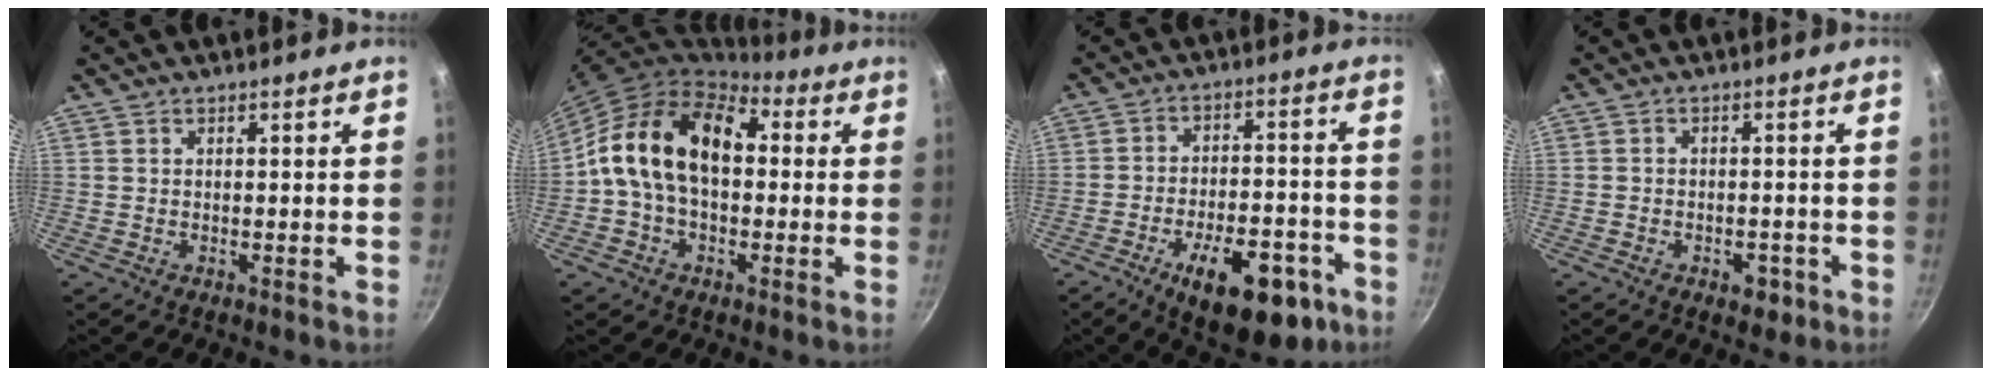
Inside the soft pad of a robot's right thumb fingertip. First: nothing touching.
{"total": 15.9, "force": [1.4, 10.6, 11.8], "torque": [-0.168, 0.034, 0.004]}
{"total": 17.7, "force": [-8.6, 8.4, 12.9], "torque": [-0.155, 0.044, -0.111]}
{"total": 3.9, "force": [-2.0, 2.4, 2.3], "torque": [-0.022, 0.017, -0.019]}